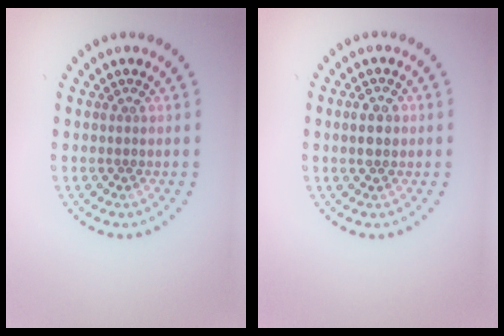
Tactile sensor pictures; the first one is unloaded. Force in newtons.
{"total": 1.8, "press": 1.8, "slide": 0.2}